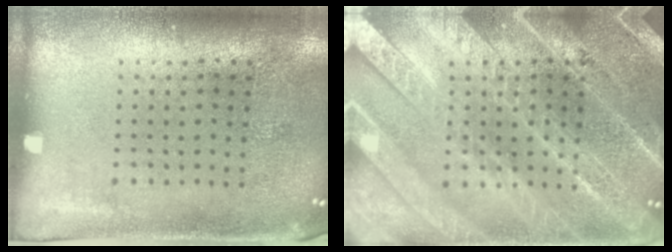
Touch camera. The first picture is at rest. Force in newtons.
{"total": 5.9, "press": 5.9, "slide": 0.7}